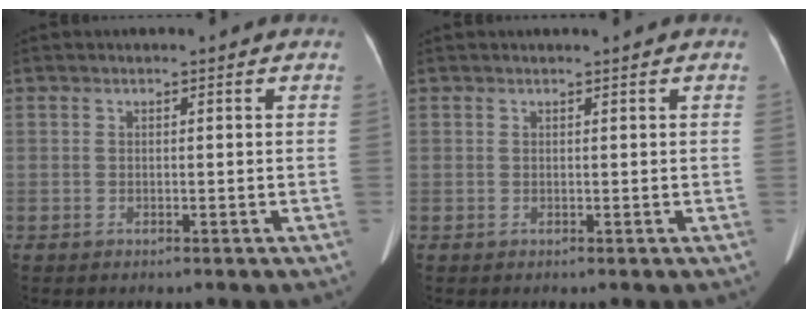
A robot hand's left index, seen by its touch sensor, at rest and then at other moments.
{"total": 0.8, "force": [0.7, -0.2, 0.3], "torque": [-0.007, 0.004, 0.017]}